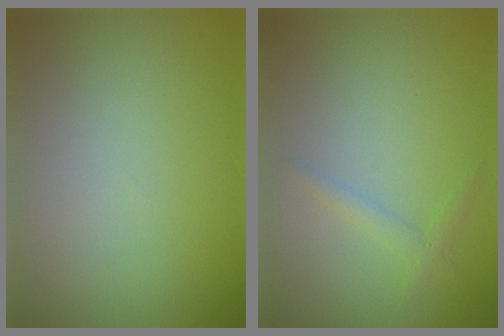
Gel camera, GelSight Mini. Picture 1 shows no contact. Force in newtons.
{"total": 1.2, "press": 1.2, "slide": 0.1}